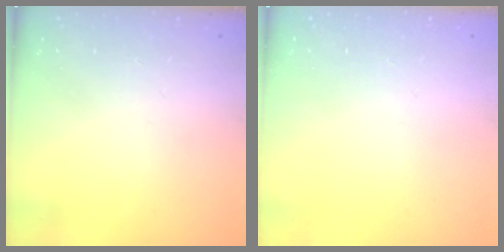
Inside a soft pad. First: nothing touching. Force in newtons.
{"total": 0.0}